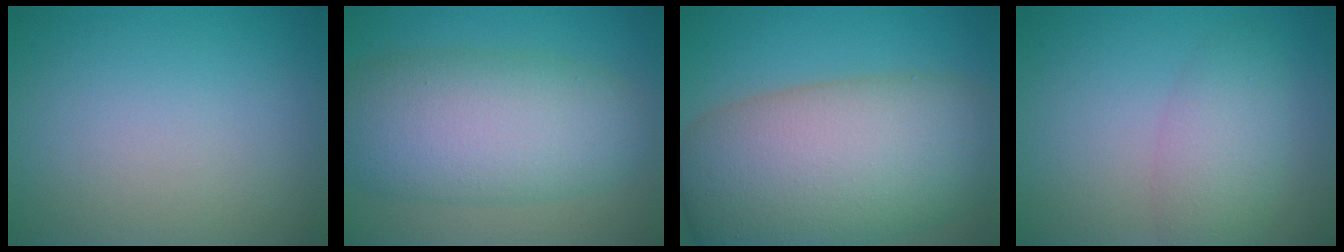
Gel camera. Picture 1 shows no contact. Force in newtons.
{"total": 9.5, "press": 9.5, "slide": 0.3}
{"total": 13.6, "press": 13.6, "slide": 0.7}
{"total": 3.6, "press": 3.6, "slide": 0.2}